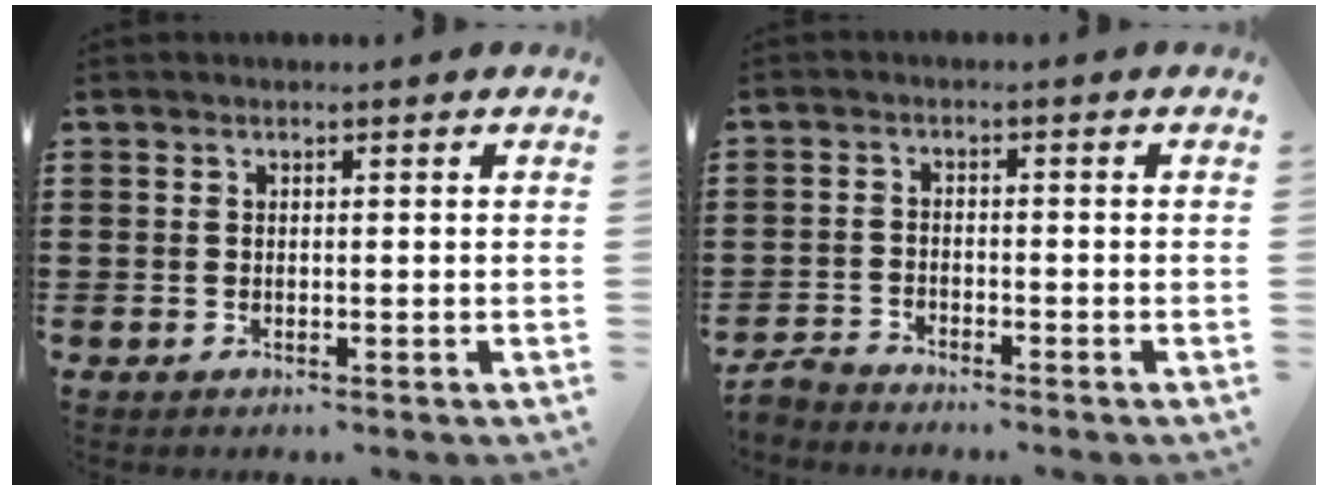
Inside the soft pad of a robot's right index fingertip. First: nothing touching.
{"total": 2.4, "force": [-2.4, 0.4, 0.1], "torque": [-0.008, 0.004, -0.050]}